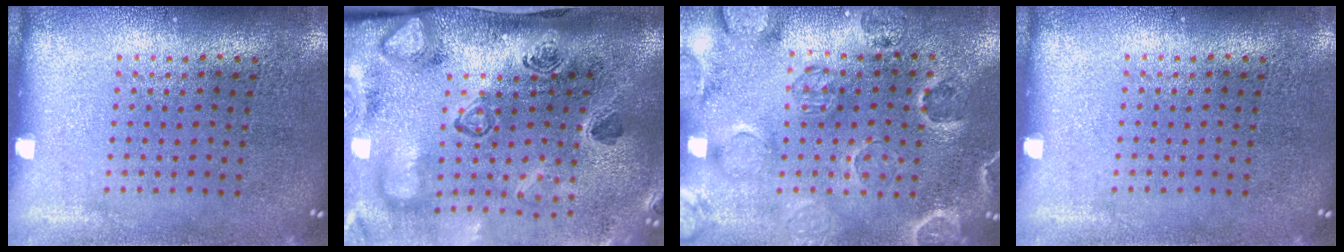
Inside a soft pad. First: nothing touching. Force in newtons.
{"total": 4.8, "press": 3.4, "slide": 3.4}
{"total": 2.5, "press": 2.3, "slide": 1.0}
{"total": 0.0}